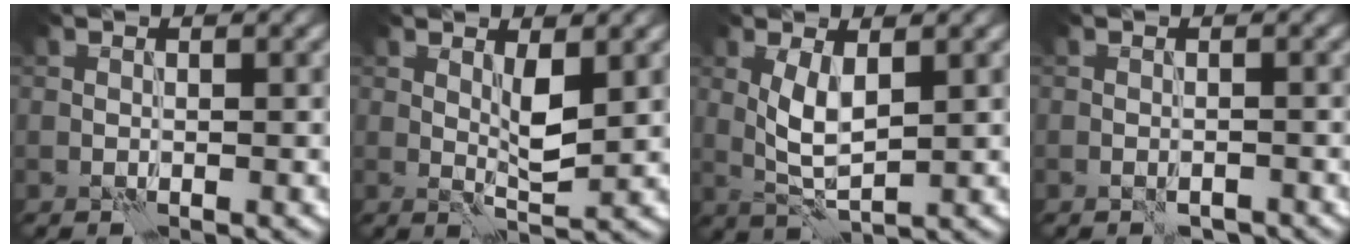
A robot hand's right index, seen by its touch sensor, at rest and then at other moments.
{"total": 2.3, "force": [1.1, 0.6, 1.9], "torque": [-0.038, -0.008, 0.021]}
{"total": 3.5, "force": [1.0, 1.4, 3.1], "torque": [-0.070, -0.002, 0.022]}
{"total": 1.5, "force": [-1.2, 0.5, 0.7], "torque": [-0.012, -0.001, -0.019]}